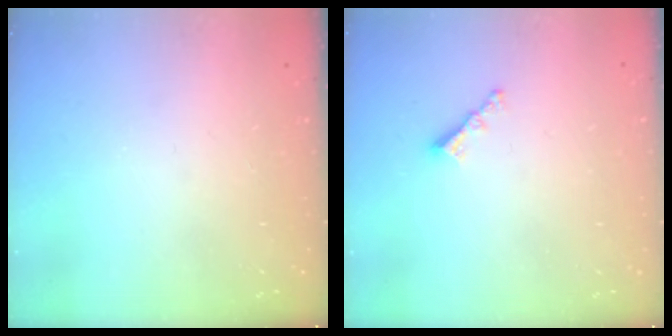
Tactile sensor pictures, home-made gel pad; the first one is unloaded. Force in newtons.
{"total": 3.0, "press": 2.9, "slide": 0.4}